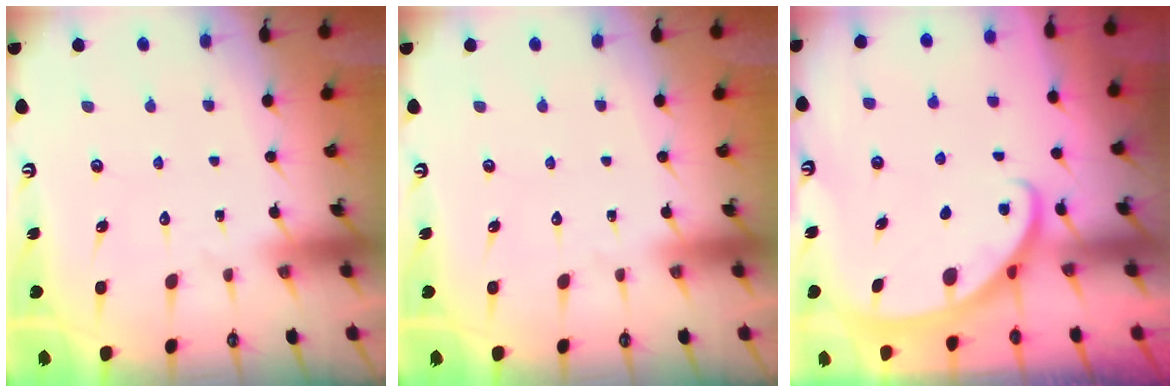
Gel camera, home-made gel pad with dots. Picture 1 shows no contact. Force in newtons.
{"total": 0.0}
{"total": 2.8, "press": 2.8, "slide": 0.1}